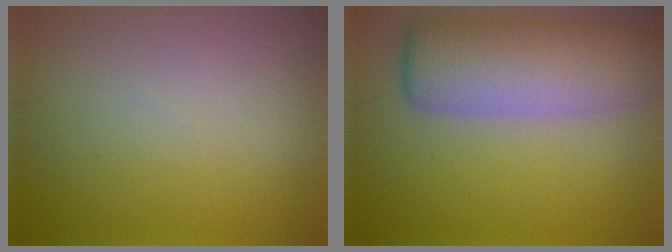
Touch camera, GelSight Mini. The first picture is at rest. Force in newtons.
{"total": 8.0, "press": 7.9, "slide": 0.7}